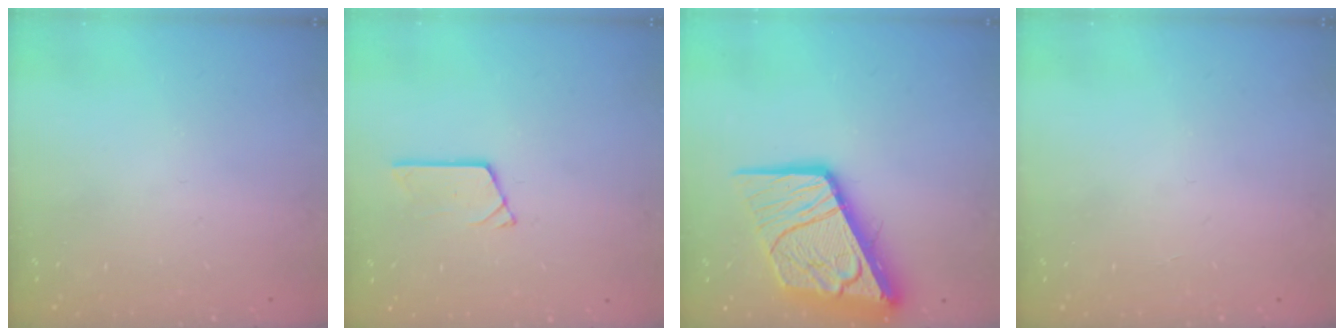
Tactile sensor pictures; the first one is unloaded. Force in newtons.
{"total": 3.0, "press": 3.0, "slide": 0.3}
{"total": 21.5, "press": 21.4, "slide": 2.5}
{"total": 0.0}